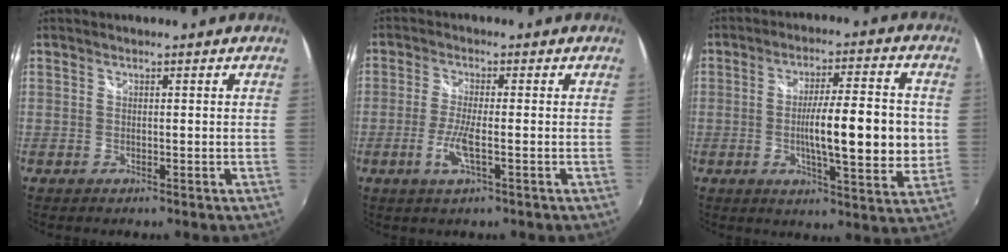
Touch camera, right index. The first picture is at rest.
{"total": 4.7, "force": [-1.6, 0.6, 4.4], "torque": [-0.096, -0.008, -0.033]}
{"total": 13.8, "force": [-0.7, 2.4, 13.6], "torque": [-0.218, -0.008, -0.010]}